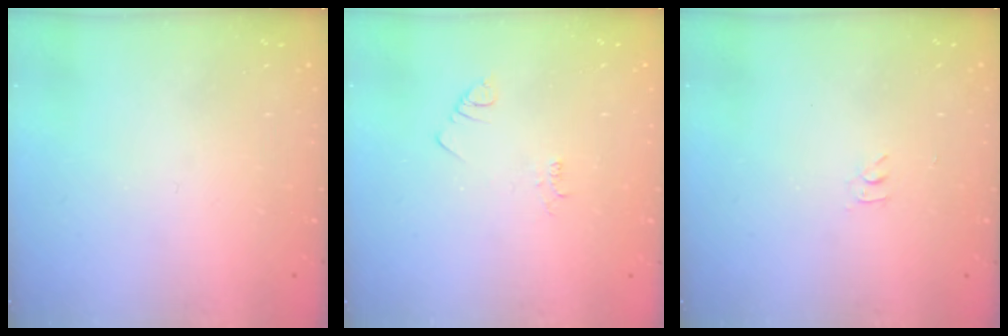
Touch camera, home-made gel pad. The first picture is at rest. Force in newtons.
{"total": 1.9, "press": 1.9, "slide": 0.3}
{"total": 2.8, "press": 2.8, "slide": 0.4}